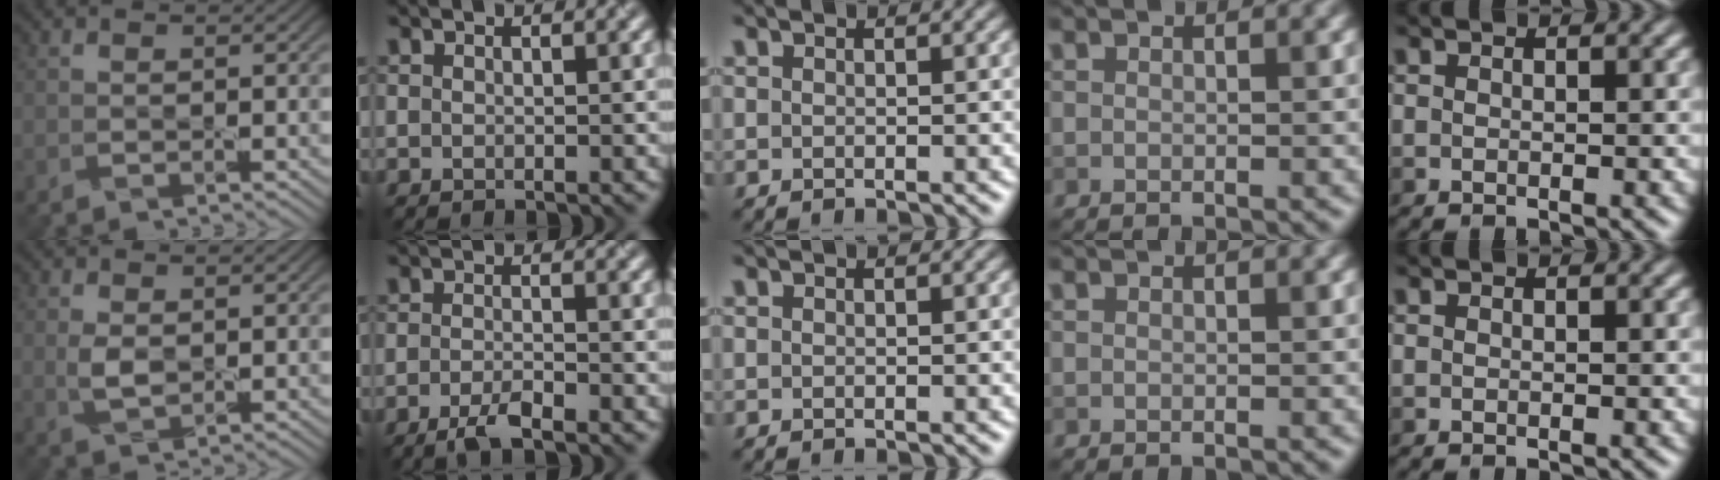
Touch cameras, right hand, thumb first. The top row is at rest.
{"thumb": {"total": 2.4, "force": [0.3, 1.4, 2.0], "torque": [-0.048, -0.003, 0.008]}, "index": {"total": 2.2, "force": [-1.7, 0.3, 1.4], "torque": [-0.035, 0.003, -0.039]}}